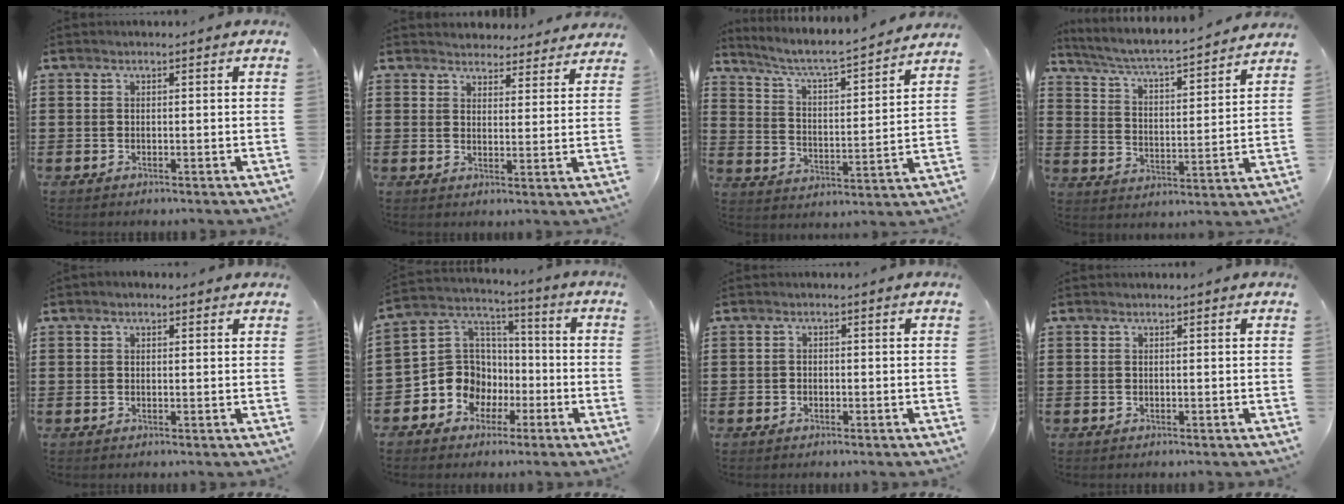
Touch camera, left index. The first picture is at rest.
{"total": 3.8, "force": [3.8, 0.5, -0.2], "torque": [-0.010, -0.015, 0.069]}
{"total": 4.9, "force": [4.4, 0.0, 2.2], "torque": [-0.065, -0.040, 0.062]}
{"total": 4.0, "force": [3.8, -0.4, 1.4], "torque": [-0.048, -0.036, 0.052]}
{"total": 0.9, "force": [0.4, 0.6, 0.5], "torque": [-0.011, 0.006, 0.007]}
{"total": 9.4, "force": [-2.9, 8.7, 2.1], "torque": [-0.093, 0.004, -0.054]}
{"total": 0.9, "force": [-0.6, 0.6, 0.0], "torque": [-0.002, 0.001, -0.014]}
{"total": 0.0}